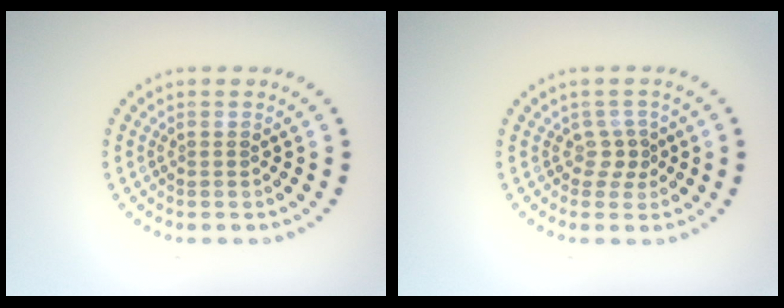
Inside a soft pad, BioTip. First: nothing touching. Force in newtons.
{"total": 1.5, "press": 1.1, "slide": 1.1}